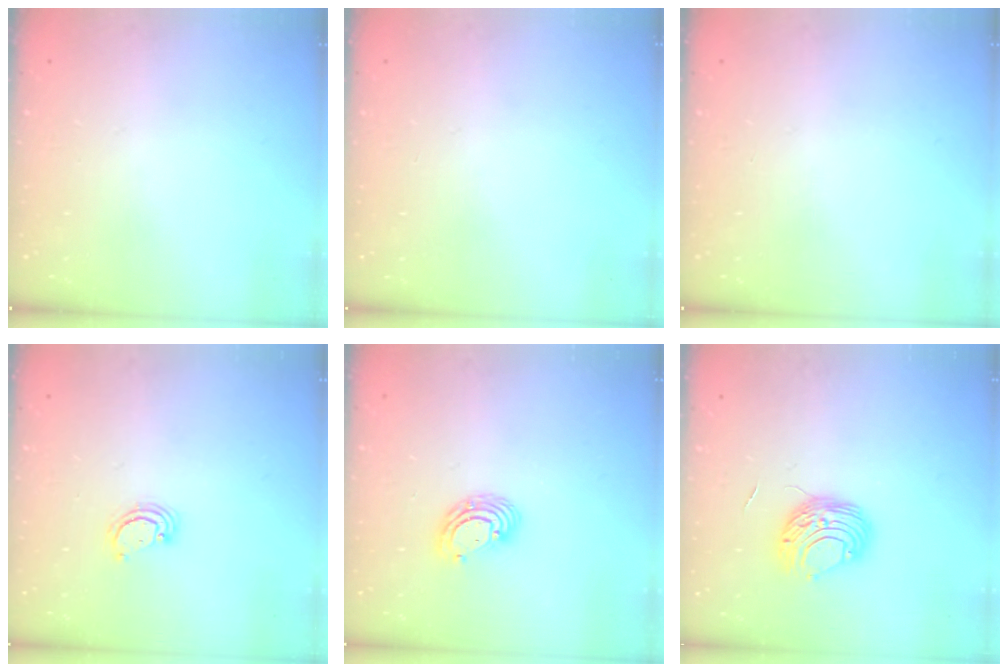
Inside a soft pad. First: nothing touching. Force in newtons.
{"total": 0.0}
{"total": 0.0}
{"total": 2.6, "press": 2.6, "slide": 0.3}
{"total": 5.8, "press": 5.8, "slide": 0.4}
{"total": 9.3, "press": 9.3, "slide": 0.5}